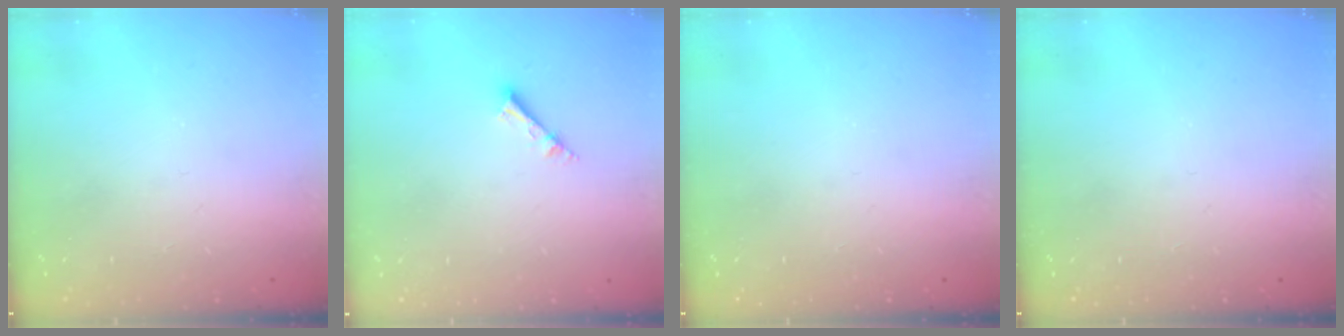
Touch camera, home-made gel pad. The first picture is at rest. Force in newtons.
{"total": 2.3, "press": 2.3, "slide": 0.1}
{"total": 0.0}
{"total": 0.0}